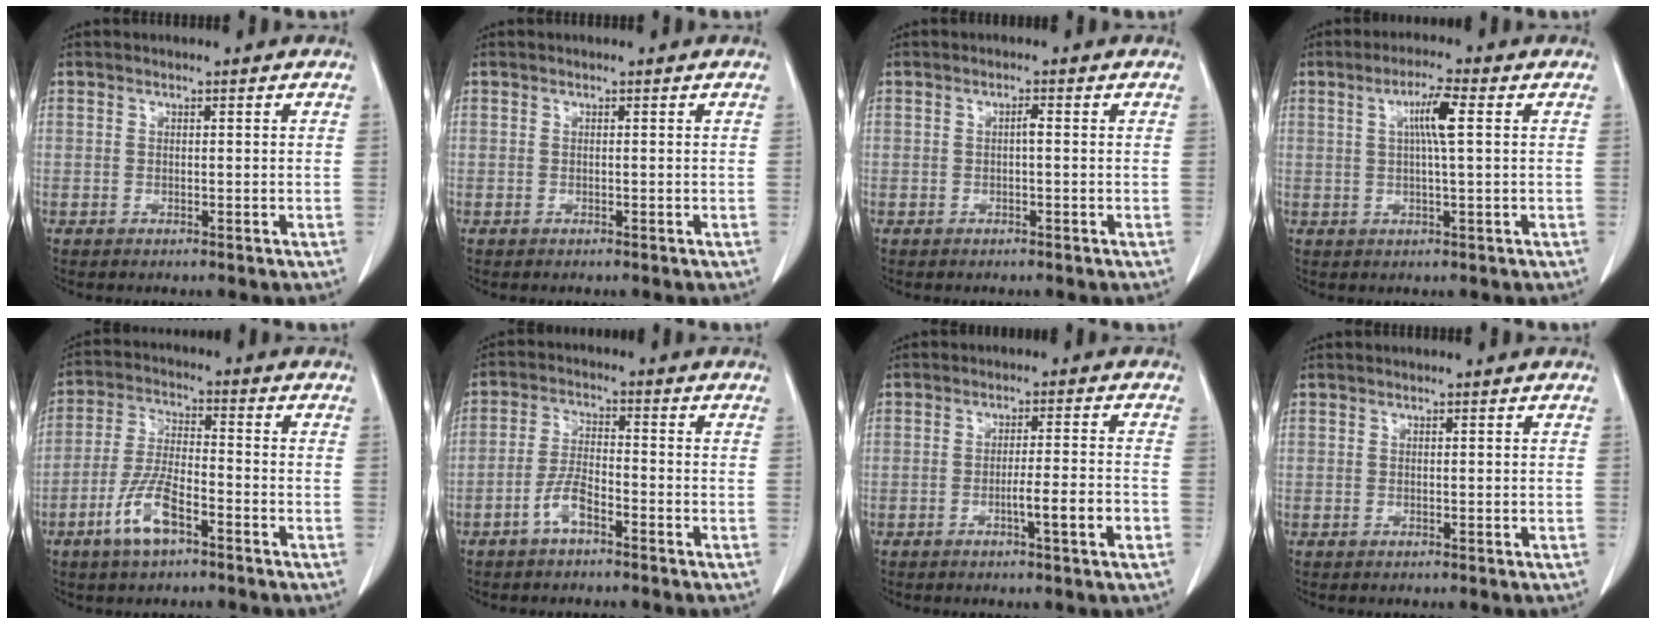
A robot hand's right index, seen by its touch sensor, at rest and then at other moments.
{"total": 0.0}
{"total": 0.9, "force": [-0.1, 0.2, 0.9], "torque": [-0.015, 0.002, -0.001]}
{"total": 5.1, "force": [1.2, -0.1, 5.0], "torque": [-0.089, 0.004, 0.021]}
{"total": 8.2, "force": [-4.4, 2.2, 6.5], "torque": [-0.139, -0.003, -0.086]}
{"total": 4.7, "force": [-2.9, 1.3, 3.4], "torque": [-0.074, 0.008, -0.056]}
{"total": 5.5, "force": [-2.2, -0.3, 5.1], "torque": [-0.071, -0.002, -0.031]}
{"total": 0.0}